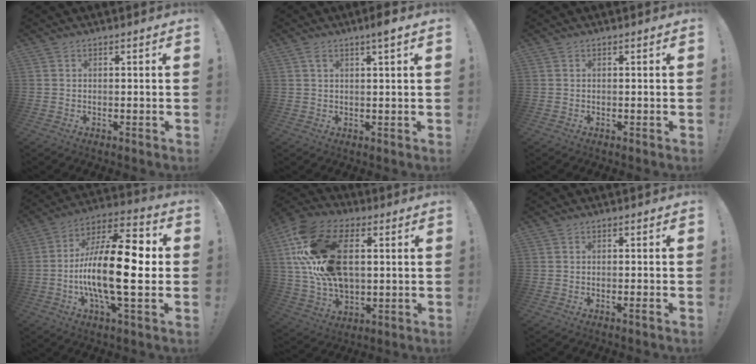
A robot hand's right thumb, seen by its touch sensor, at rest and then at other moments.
{"total": 3.4, "force": [1.7, 0.1, 3.0], "torque": [-0.053, -0.002, 0.025]}
{"total": 0.0}
{"total": 22.8, "force": [-2.3, 7.2, 21.5], "torque": [-0.386, 0.003, -0.041]}
{"total": 24.6, "force": [5.6, 15.6, 18.2], "torque": [-0.353, -0.009, 0.104]}
{"total": 1.3, "force": [-0.5, -0.2, 1.2], "torque": [-0.028, 0.001, -0.007]}